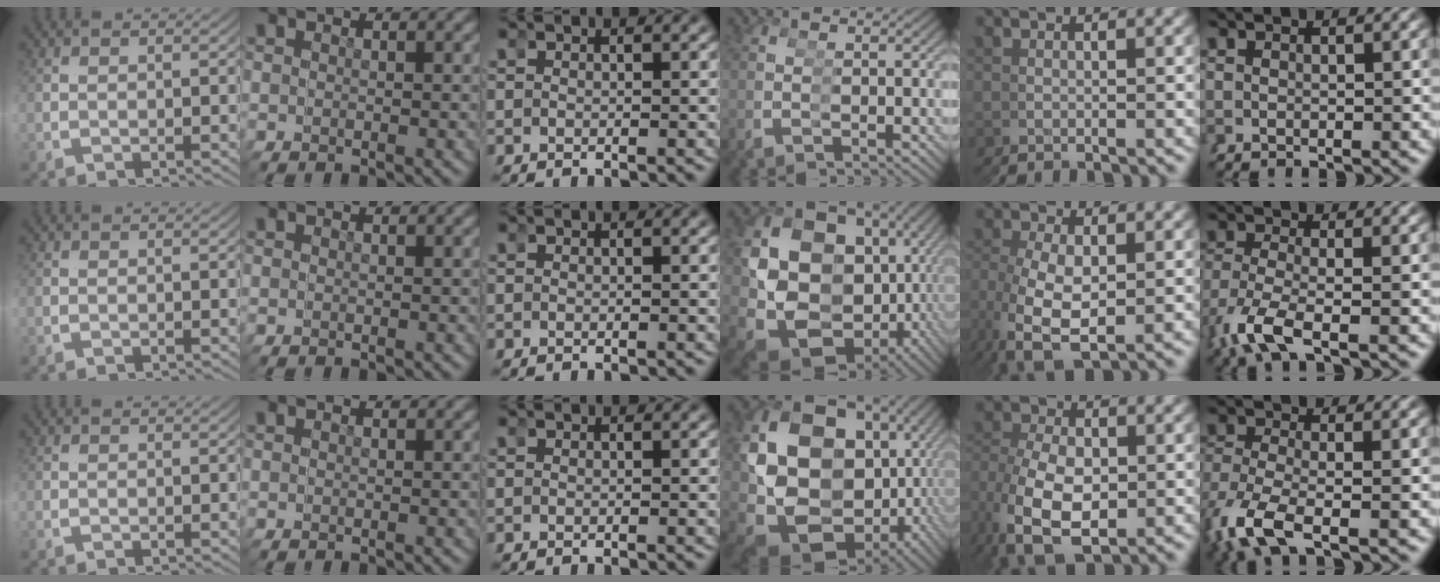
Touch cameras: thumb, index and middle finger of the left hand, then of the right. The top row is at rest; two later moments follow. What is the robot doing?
{"motion": "grasp_and_lifting", "object": "pipette"}